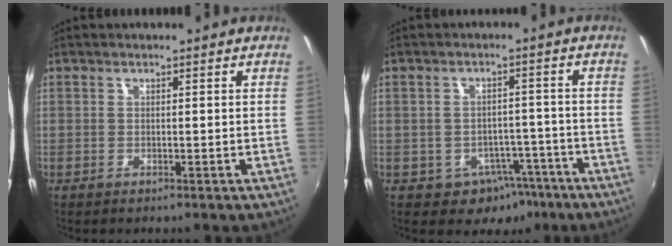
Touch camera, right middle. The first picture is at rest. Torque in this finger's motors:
{"motor_torque": [0.39, -0.57, 0.09, 0.03]}